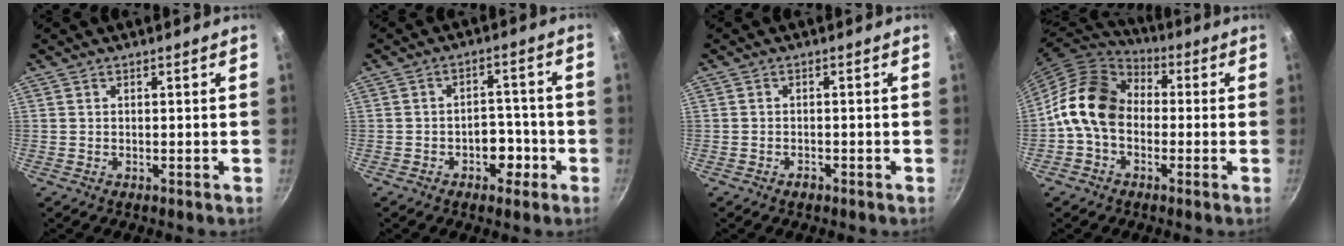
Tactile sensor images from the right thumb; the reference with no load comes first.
{"total": 5.6, "force": [-2.4, 3.9, 3.2], "torque": [-0.011, 0.025, -0.034]}
{"total": 1.3, "force": [-0.9, 0.7, 0.6], "torque": [-0.011, 0.011, -0.015]}
{"total": 13.1, "force": [-0.9, 9.8, 8.6], "torque": [-0.123, 0.034, -0.040]}